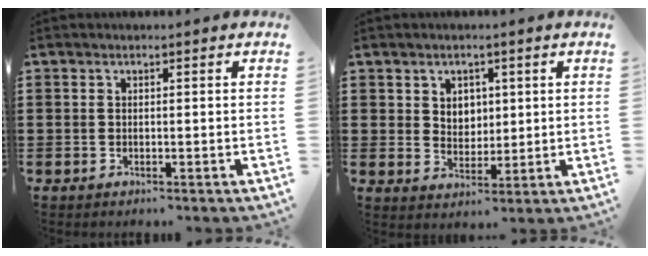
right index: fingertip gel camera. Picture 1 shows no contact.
{"total": 3.6, "force": [1.8, 3.0, 1.0], "torque": [-0.024, 0.006, 0.031]}